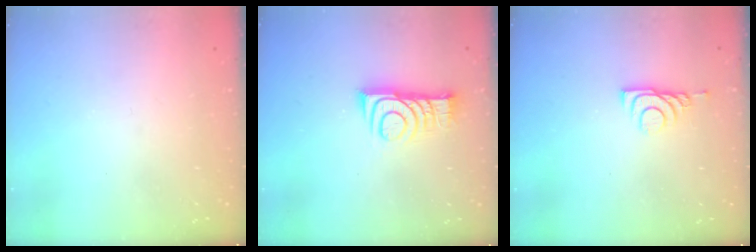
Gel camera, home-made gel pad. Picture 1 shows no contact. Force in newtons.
{"total": 9.6, "press": 9.6, "slide": 0.1}
{"total": 6.0, "press": 5.9, "slide": 0.8}